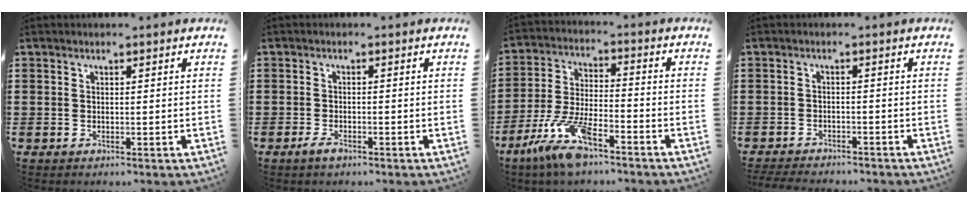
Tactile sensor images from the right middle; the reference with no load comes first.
{"total": 1.7, "force": [-1.0, 0.7, 1.2], "torque": [-0.029, -0.003, -0.022]}
{"total": 10.0, "force": [-6.9, 2.6, 6.8], "torque": [-0.158, -0.002, -0.136]}
{"total": 2.5, "force": [-2.5, 0.3, 0.1], "torque": [-0.014, -0.003, -0.055]}